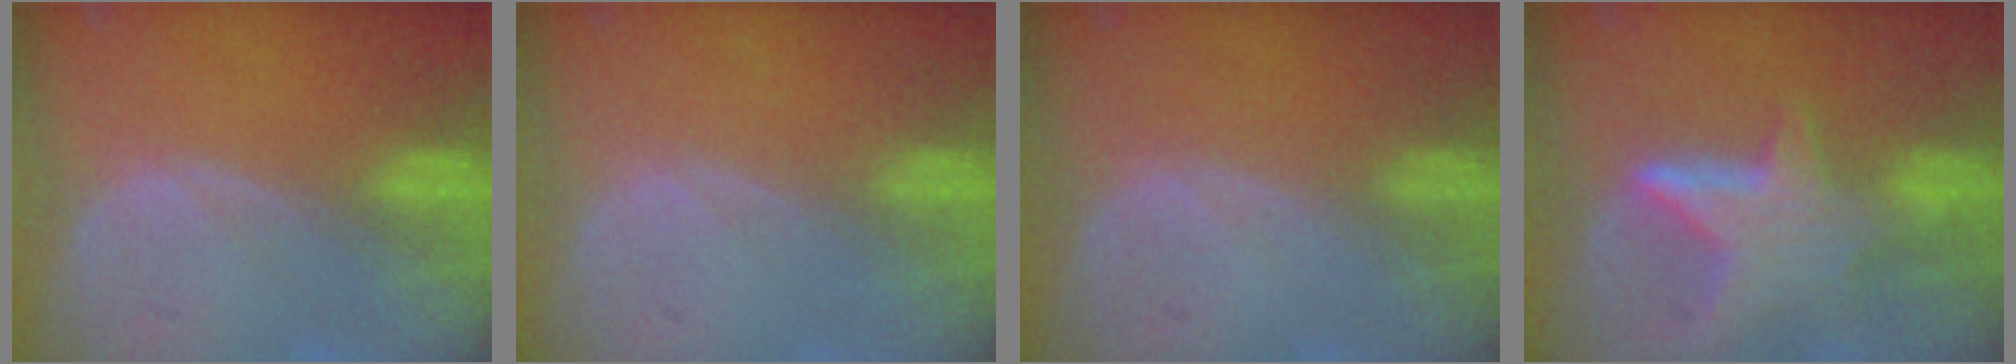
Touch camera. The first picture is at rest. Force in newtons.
{"total": 0.0}
{"total": 0.0}
{"total": 6.4, "press": 6.4, "slide": 0.6}